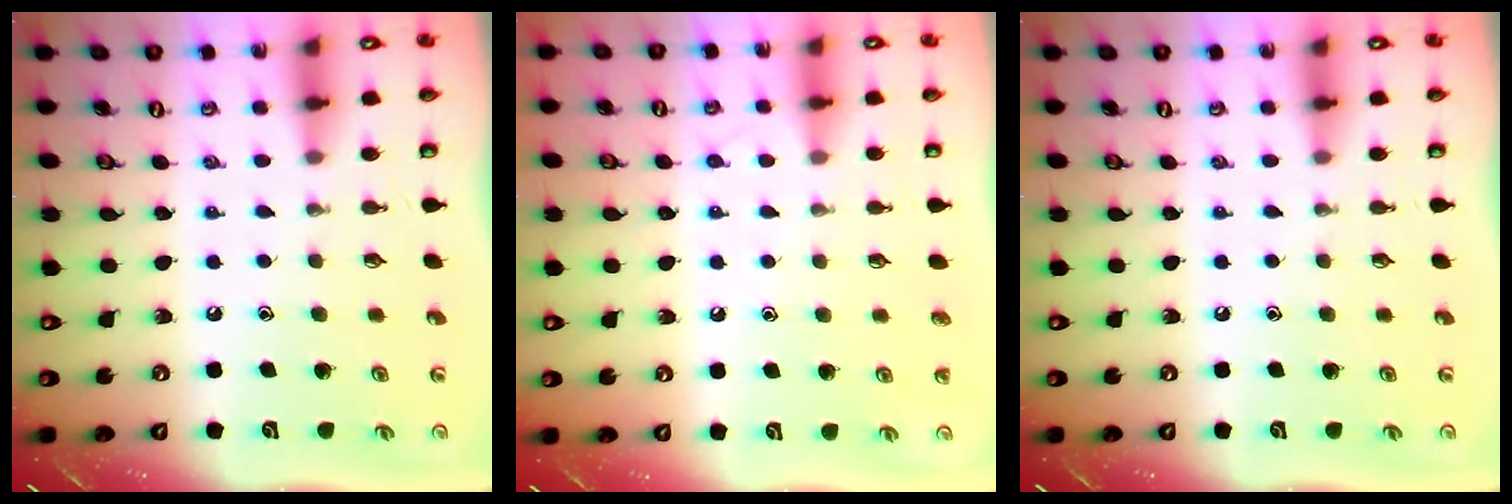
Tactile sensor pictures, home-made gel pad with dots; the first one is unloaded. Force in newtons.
{"total": 6.1, "press": 6.1, "slide": 0.6}
{"total": 0.0}